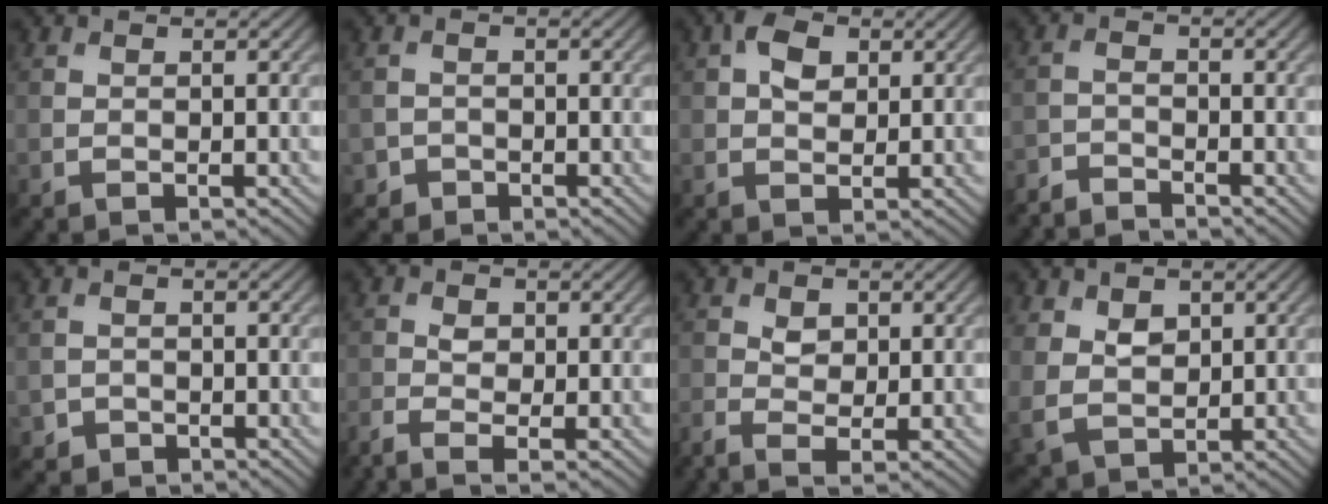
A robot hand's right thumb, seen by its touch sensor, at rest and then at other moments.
{"total": 1.5, "force": [-1.0, 1.2, 0.1], "torque": [0.005, -0.001, -0.023]}
{"total": 3.8, "force": [1.2, 2.5, 2.7], "torque": [-0.051, 0.008, 0.016]}
{"total": 3.5, "force": [-3.4, 0.3, 0.6], "torque": [-0.013, -0.006, -0.073]}
{"total": 1.5, "force": [-1.0, 1.1, 0.1], "torque": [0.005, -0.001, -0.023]}
{"total": 2.7, "force": [-1.3, 1.0, 2.1], "torque": [-0.050, -0.001, -0.034]}
{"total": 2.5, "force": [-0.4, 1.5, 1.9], "torque": [-0.045, 0.000, -0.011]}
{"total": 4.4, "force": [1.5, 3.2, 2.5], "torque": [-0.063, -0.008, 0.033]}